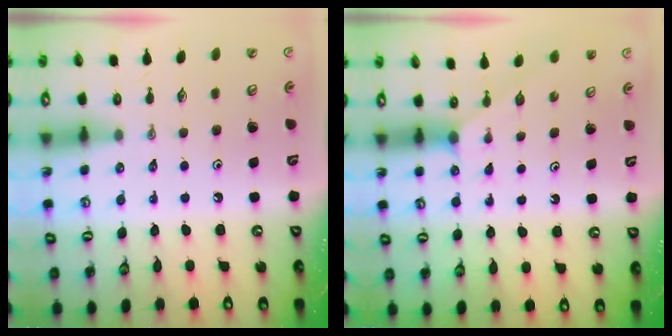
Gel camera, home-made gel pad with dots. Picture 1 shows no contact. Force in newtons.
{"total": 0.9, "press": 0.9, "slide": 0.2}